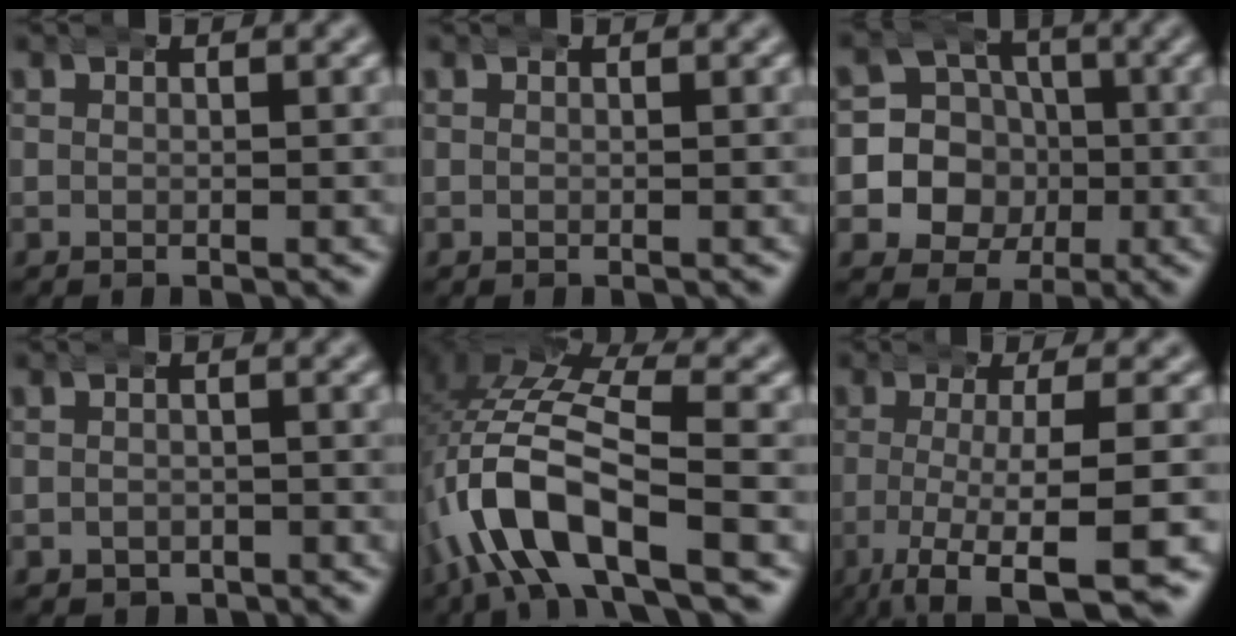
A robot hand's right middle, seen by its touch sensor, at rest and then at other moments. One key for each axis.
{"total": 0.0}
{"total": 14.0, "fx": -3.1, "fy": 13.2, "fz": 3.5, "tx": -0.118, "ty": -0.065, "tz": -0.055}
{"total": 2.1, "fx": -1.1, "fy": 1.8, "fz": 0.4, "tx": -0.005, "ty": -0.009, "tz": -0.015}
{"total": 7.7, "fx": -1.3, "fy": 3.8, "fz": 6.6, "tx": -0.157, "ty": -0.007, "tz": -0.023}
{"total": 10.8, "fx": -8.2, "fy": 2.5, "fz": 6.6, "tx": -0.118, "ty": -0.039, "tz": -0.108}